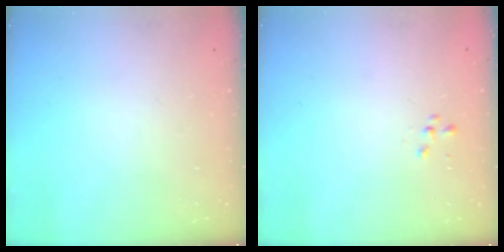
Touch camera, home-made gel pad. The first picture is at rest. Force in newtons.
{"total": 0.6, "press": 0.6, "slide": 0.2}